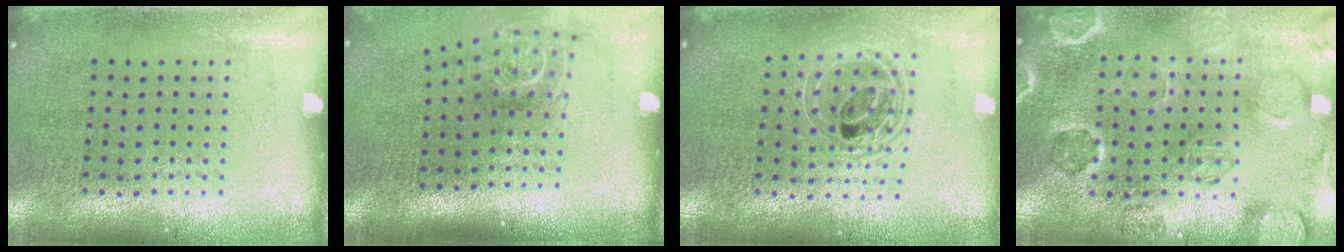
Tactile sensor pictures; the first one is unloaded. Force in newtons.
{"total": 1.8, "press": 1.3, "slide": 1.3}
{"total": 1.7, "press": 1.4, "slide": 0.9}
{"total": 1.4, "press": 1.4, "slide": 0.2}